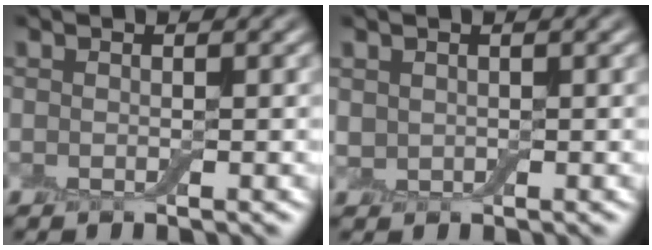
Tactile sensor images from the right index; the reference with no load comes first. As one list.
[{"total": 1.2, "force": [0.5, 1.0, 0.5], "torque": [-0.011, 0.000, 0.012]}]